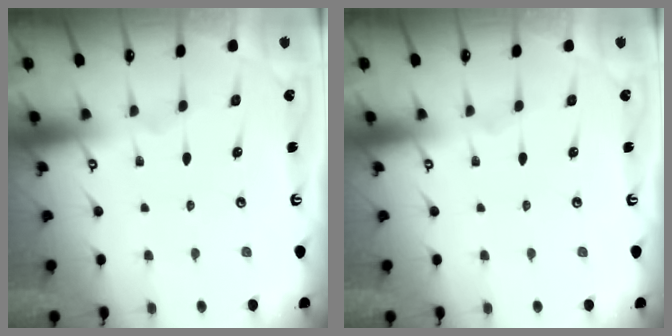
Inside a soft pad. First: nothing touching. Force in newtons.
{"total": 0.0}